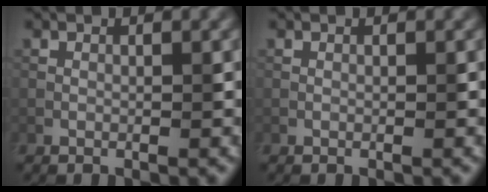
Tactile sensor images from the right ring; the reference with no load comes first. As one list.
[{"total": 0.0}]